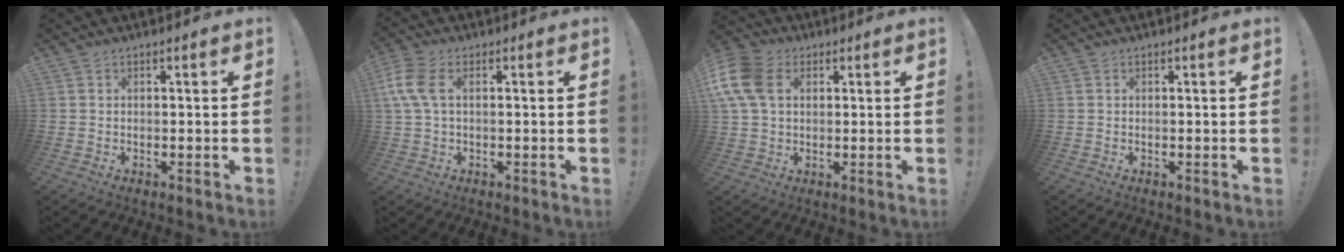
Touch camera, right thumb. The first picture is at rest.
{"total": 8.1, "force": [1.5, 4.7, 6.4], "torque": [-0.149, 0.002, 0.026]}
{"total": 14.7, "force": [3.9, 10.5, 9.5], "torque": [-0.193, -0.003, 0.076]}
{"total": 0.0}